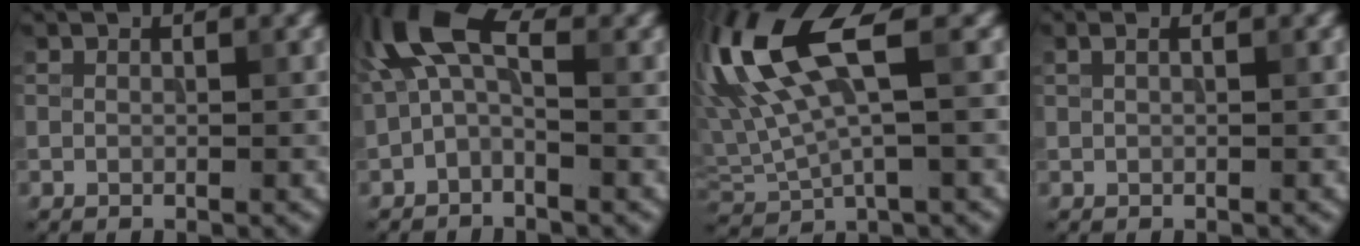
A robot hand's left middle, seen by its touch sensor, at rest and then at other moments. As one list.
[{"total": 5.2, "force": [0.1, 2.4, 4.7], "torque": [-0.099, 0.023, -0.017]}, {"total": 10.0, "force": [2.9, 3.5, 8.9], "torque": [-0.199, 0.011, 0.052]}, {"total": 0.7, "force": [0.4, 0.2, 0.5], "torque": [-0.013, 0.001, 0.005]}]